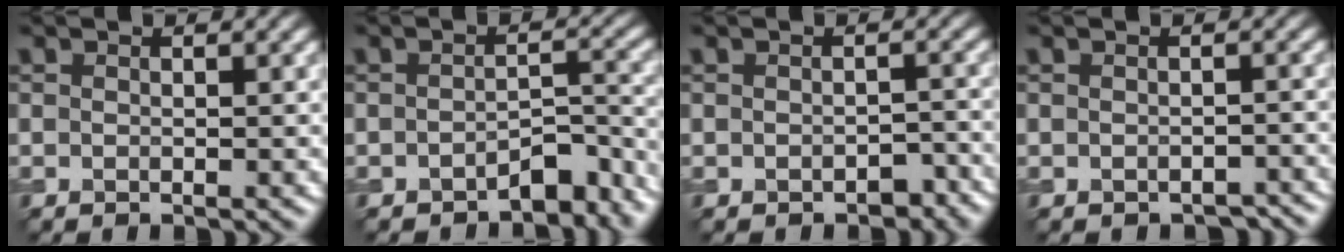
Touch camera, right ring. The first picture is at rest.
{"total": 3.9, "force": [-3.1, 1.6, 1.9], "torque": [-0.015, 0.006, -0.045]}
{"total": 1.8, "force": [-1.0, 1.1, 0.9], "torque": [-0.011, -0.001, -0.010]}
{"total": 1.4, "force": [-1.2, 0.7, 0.3], "torque": [0.002, -0.003, -0.012]}